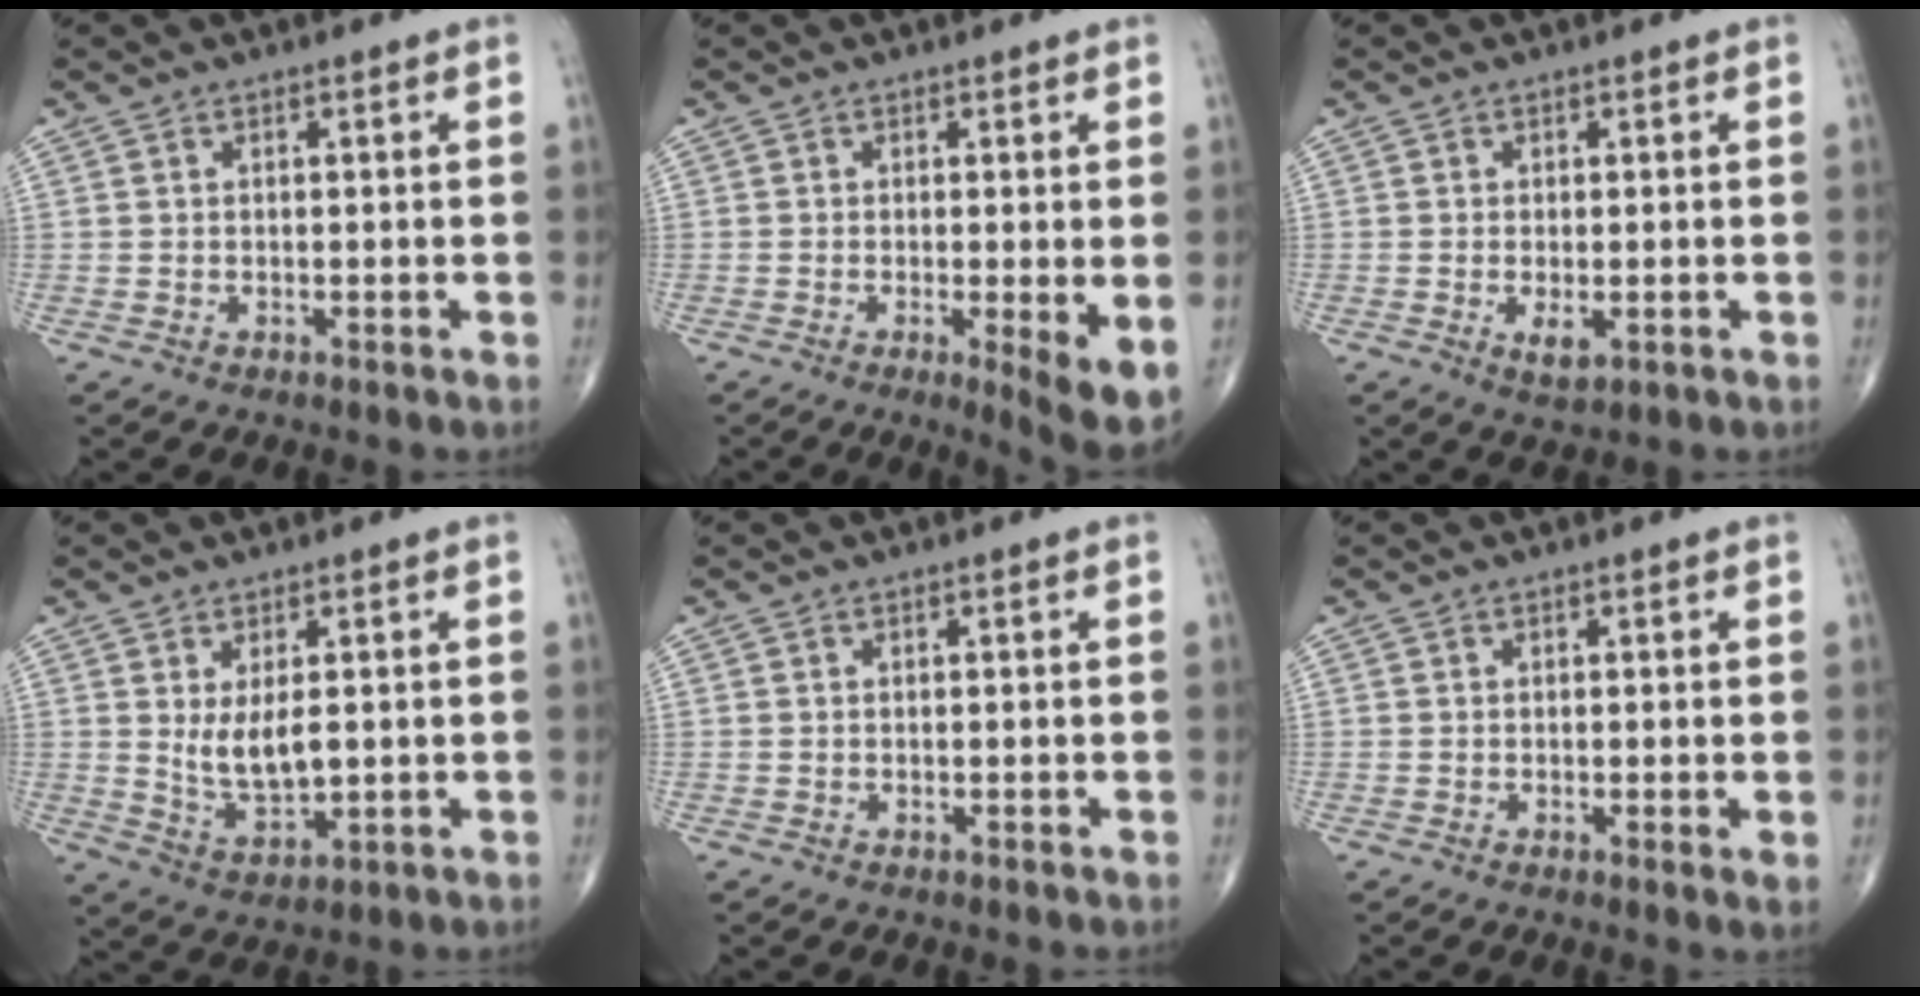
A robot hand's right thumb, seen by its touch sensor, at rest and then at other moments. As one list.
[{"total": 5.6, "force": [-1.1, 0.9, 5.4], "torque": [-0.087, -0.018, -0.022]}, {"total": 2.6, "force": [-0.6, 1.2, 2.3], "torque": [-0.038, -0.006, -0.008]}, {"total": 6.9, "force": [0.9, 3.3, 6.0], "torque": [-0.099, -0.021, 0.028]}, {"total": 0.0}, {"total": 1.6, "force": [0.0, 0.2, 1.6], "torque": [-0.029, -0.006, -0.002]}]